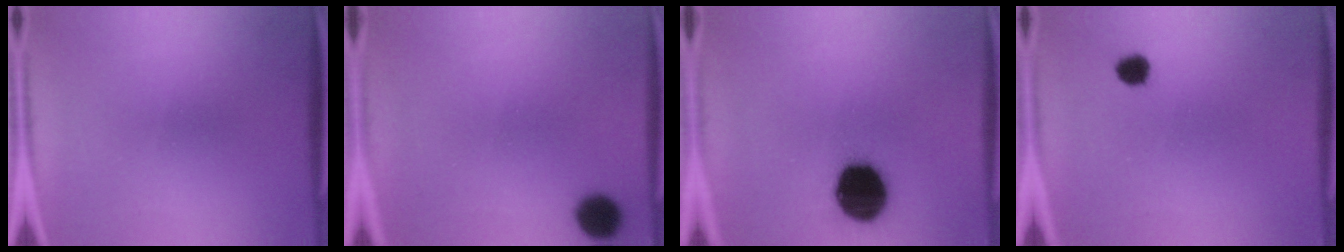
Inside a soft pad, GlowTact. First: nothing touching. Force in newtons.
{"total": 6.8}
{"total": 17.9}
{"total": 2.5}